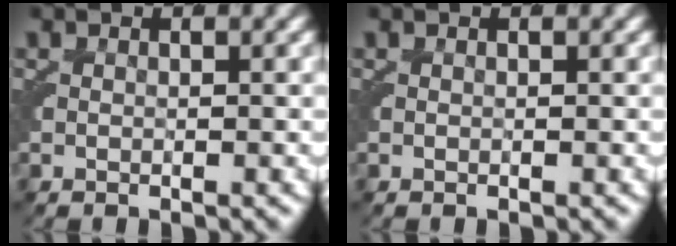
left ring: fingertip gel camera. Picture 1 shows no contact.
{"total": 0.0}